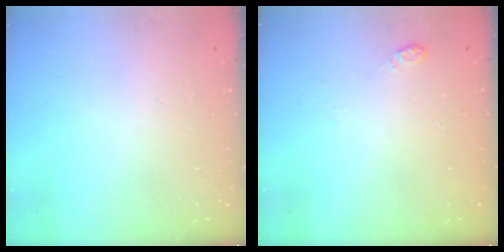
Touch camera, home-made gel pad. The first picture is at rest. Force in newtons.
{"total": 3.3, "press": 3.2, "slide": 0.5}